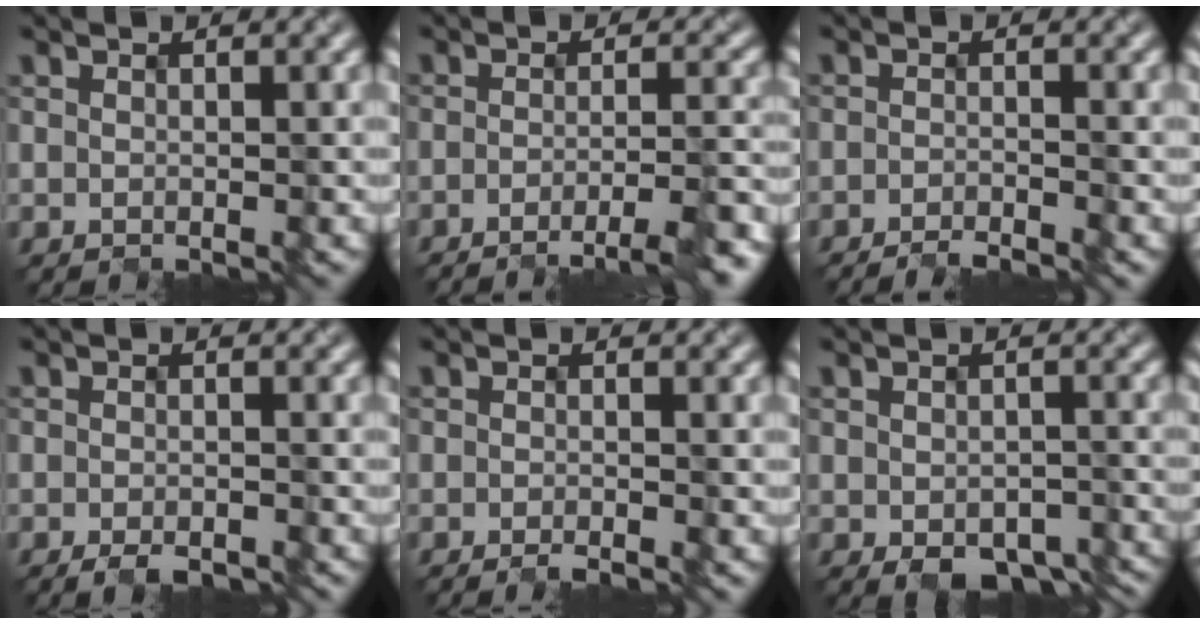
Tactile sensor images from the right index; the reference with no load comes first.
{"total": 5.5, "force": [-3.4, 1.1, 4.2], "torque": [-0.045, 0.001, -0.053]}
{"total": 2.1, "force": [-1.8, 0.2, 0.9], "torque": [-0.006, -0.003, -0.039]}
{"total": 1.7, "force": [-1.4, 0.2, 0.8], "torque": [-0.011, -0.002, -0.024]}
{"total": 1.2, "force": [-0.9, 0.2, 0.8], "torque": [-0.007, -0.002, -0.019]}
{"total": 4.5, "force": [-2.9, 2.3, 2.5], "torque": [-0.027, -0.014, -0.034]}